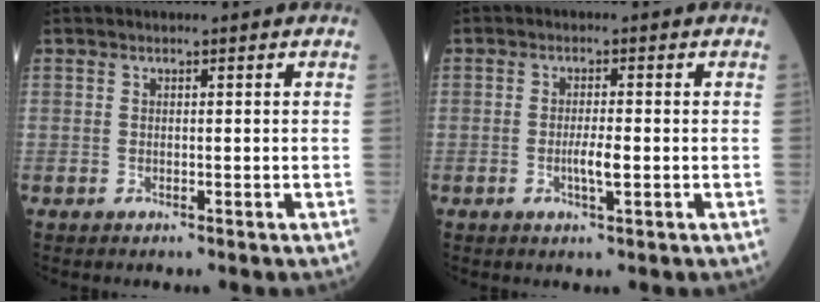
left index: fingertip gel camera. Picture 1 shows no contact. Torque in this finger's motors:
{"motor_torque": [0.35, 0.20, 0.04, 0.02]}